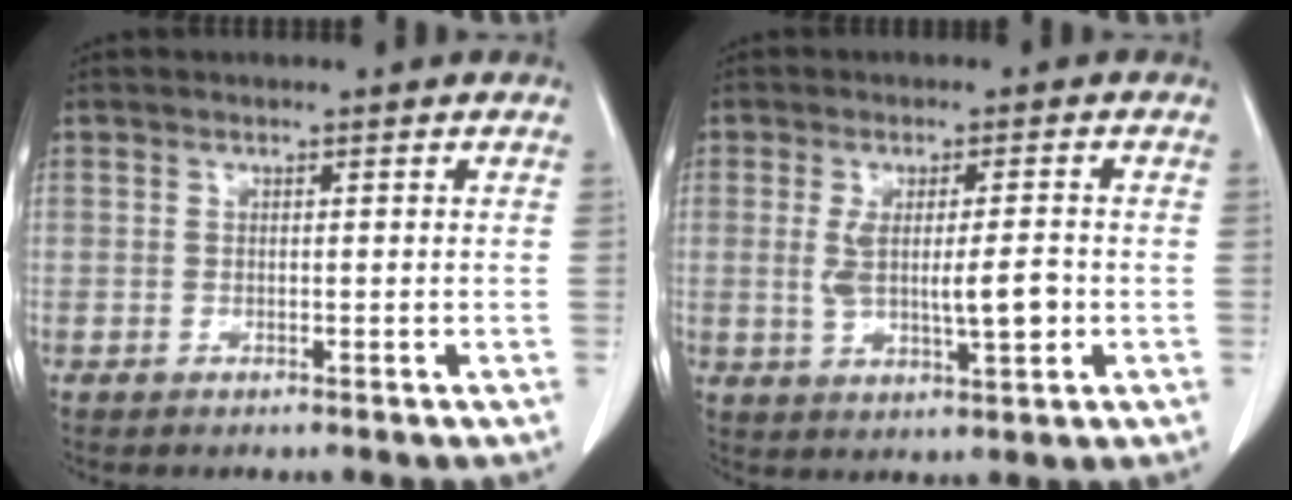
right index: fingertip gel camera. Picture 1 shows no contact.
{"total": 7.6, "force": [-0.6, 2.0, 7.3], "torque": [-0.132, 0.000, 0.000]}